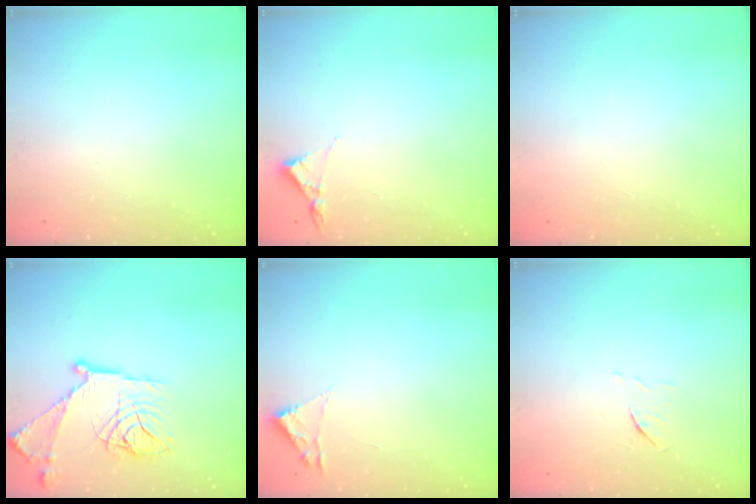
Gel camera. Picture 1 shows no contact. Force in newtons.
{"total": 3.2, "press": 3.2, "slide": 0.5}
{"total": 1.5, "press": 1.5, "slide": 0.1}
{"total": 18.7, "press": 18.6, "slide": 1.5}
{"total": 1.8, "press": 1.8, "slide": 0.2}
{"total": 5.9, "press": 5.9, "slide": 0.5}